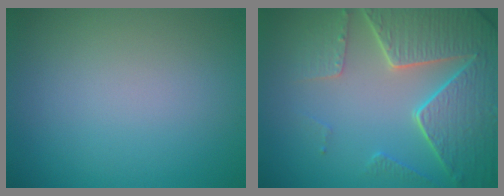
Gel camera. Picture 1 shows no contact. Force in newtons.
{"total": 7.9, "press": 6.0, "slide": 5.1}